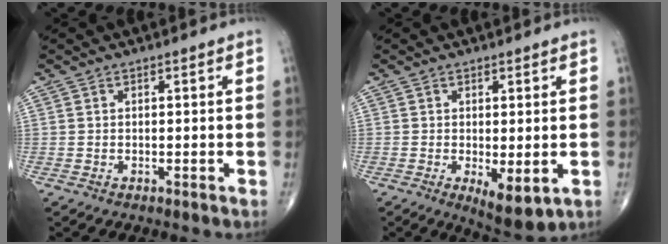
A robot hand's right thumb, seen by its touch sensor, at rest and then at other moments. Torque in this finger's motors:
{"motor_torque": [0.24, 0.32, 0.16, -0.13, 0.06]}